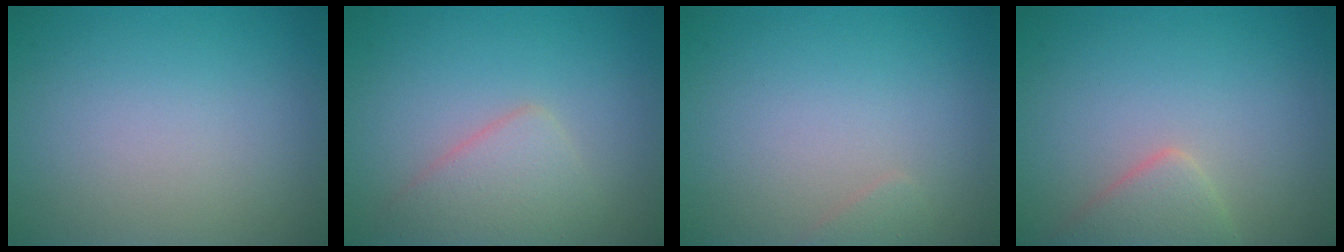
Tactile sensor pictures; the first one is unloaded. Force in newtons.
{"total": 3.2, "press": 3.2, "slide": 0.1}
{"total": 0.8, "press": 0.8, "slide": 0.0}
{"total": 2.7, "press": 2.7, "slide": 0.1}